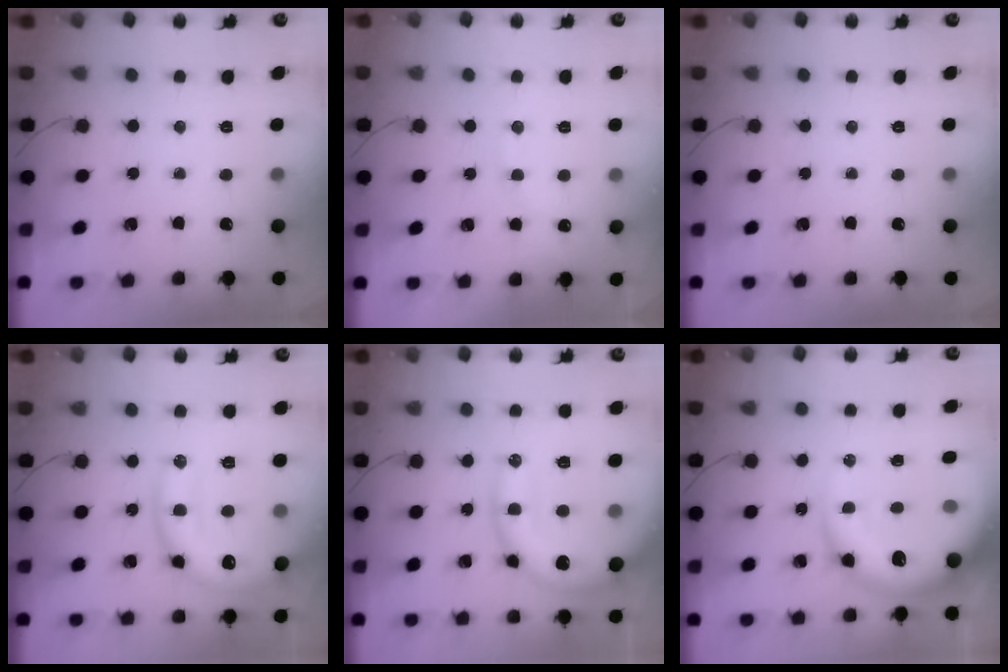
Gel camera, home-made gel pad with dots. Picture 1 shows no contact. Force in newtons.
{"total": 6.2, "press": 6.1, "slide": 1.0}
{"total": 0.0}
{"total": 17.2, "press": 17.1, "slide": 1.7}
{"total": 18.5, "press": 18.4, "slide": 1.5}
{"total": 16.0, "press": 15.6, "slide": 3.6}